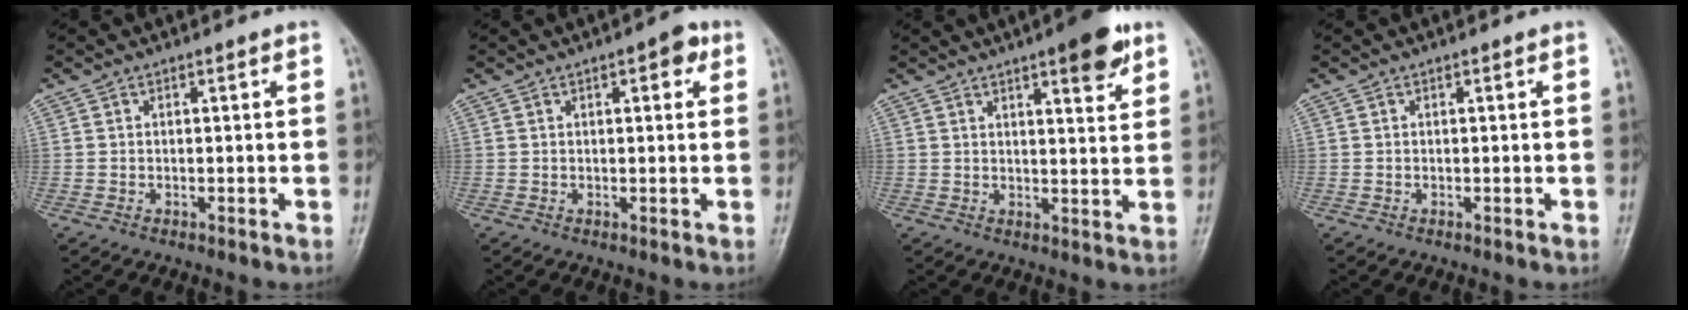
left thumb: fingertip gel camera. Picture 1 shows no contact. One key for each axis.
{"total": 3.4, "fx": 1.5, "fy": 1.4, "fz": 2.8, "tx": -0.025, "ty": 0.001, "tz": 0.012}
{"total": 8.0, "fx": 4.7, "fy": 2.0, "fz": 6.1, "tx": -0.070, "ty": -0.022, "tz": 0.061}
{"total": 0.0}